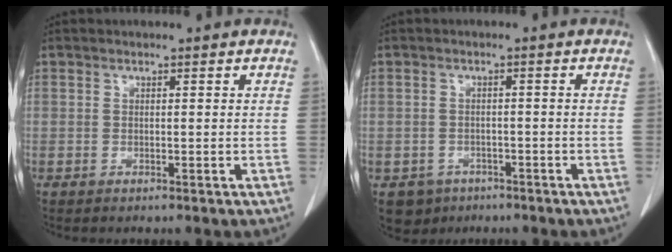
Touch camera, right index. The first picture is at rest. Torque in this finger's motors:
{"motor_torque": [-0.56, -0.51, -0.57, -0.10]}